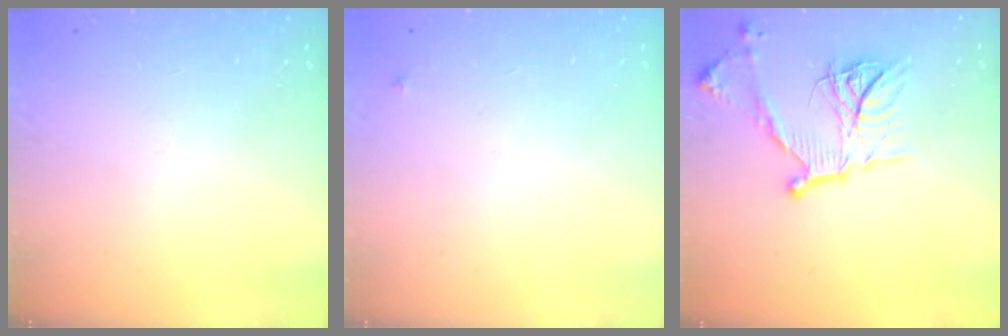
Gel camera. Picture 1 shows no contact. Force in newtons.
{"total": 3.4, "press": 3.3, "slide": 0.4}
{"total": 16.2, "press": 16.2, "slide": 0.4}